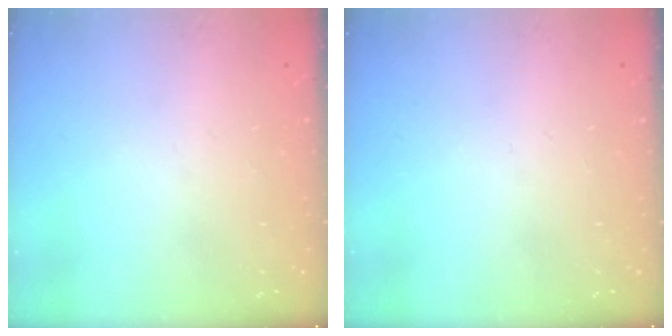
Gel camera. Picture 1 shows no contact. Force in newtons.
{"total": 0.0}